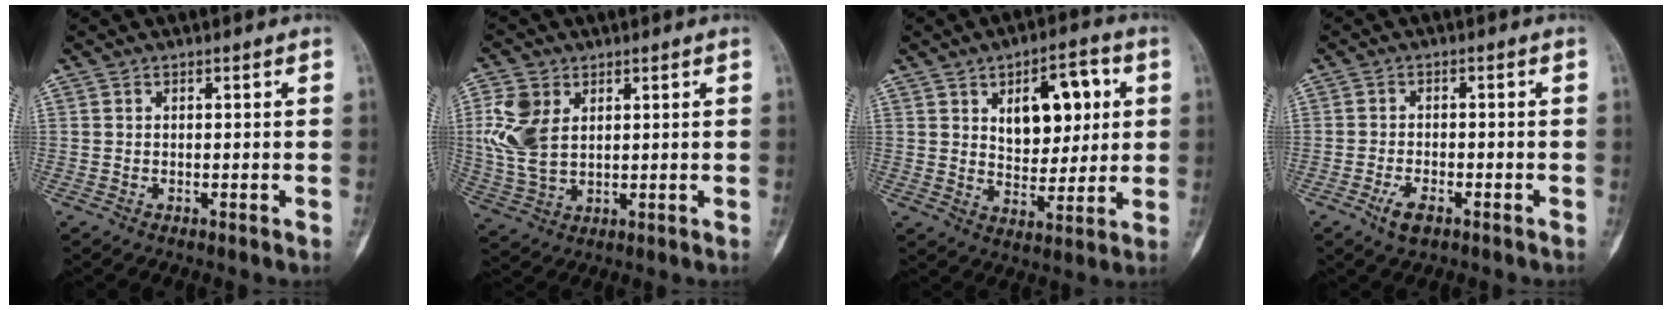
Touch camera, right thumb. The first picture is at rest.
{"total": 9.2, "force": [2.3, 6.1, 6.5], "torque": [-0.137, -0.003, 0.053]}
{"total": 12.8, "force": [3.9, 7.3, 9.7], "torque": [-0.092, -0.008, 0.061]}
{"total": 3.9, "force": [-2.1, 1.7, 2.7], "torque": [-0.051, 0.008, -0.037]}